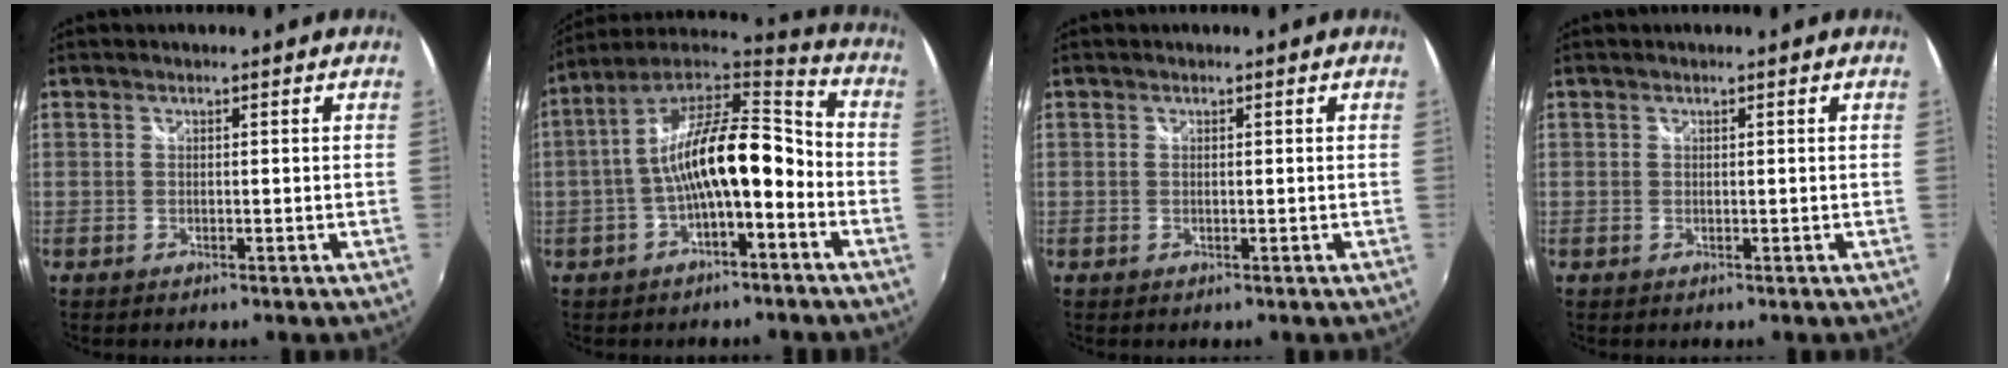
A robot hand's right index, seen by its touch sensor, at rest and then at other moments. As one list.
[{"total": 15.8, "force": [-4.0, 5.5, 14.2], "torque": [-0.260, 0.031, -0.074]}, {"total": 0.0}, {"total": 0.0}]